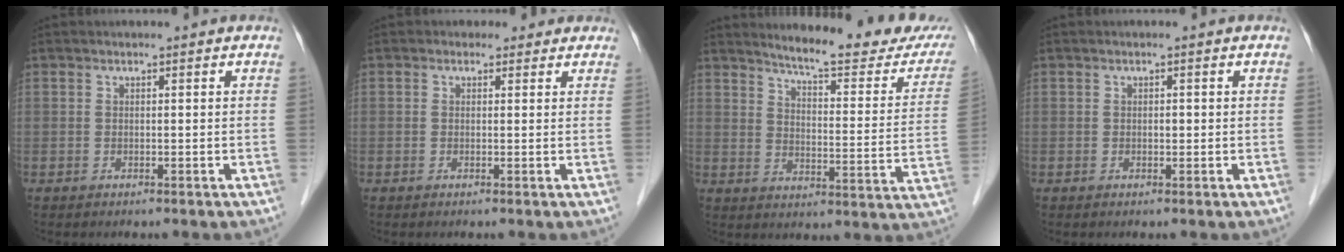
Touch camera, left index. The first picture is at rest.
{"total": 2.1, "force": [1.3, 1.7, 0.1], "torque": [0.007, 0.008, 0.010]}
{"total": 18.8, "force": [17.1, 2.1, 7.5], "torque": [-0.093, -0.068, 0.202]}
{"total": 0.6, "force": [0.0, 0.3, 0.5], "torque": [-0.008, 0.001, -0.002]}